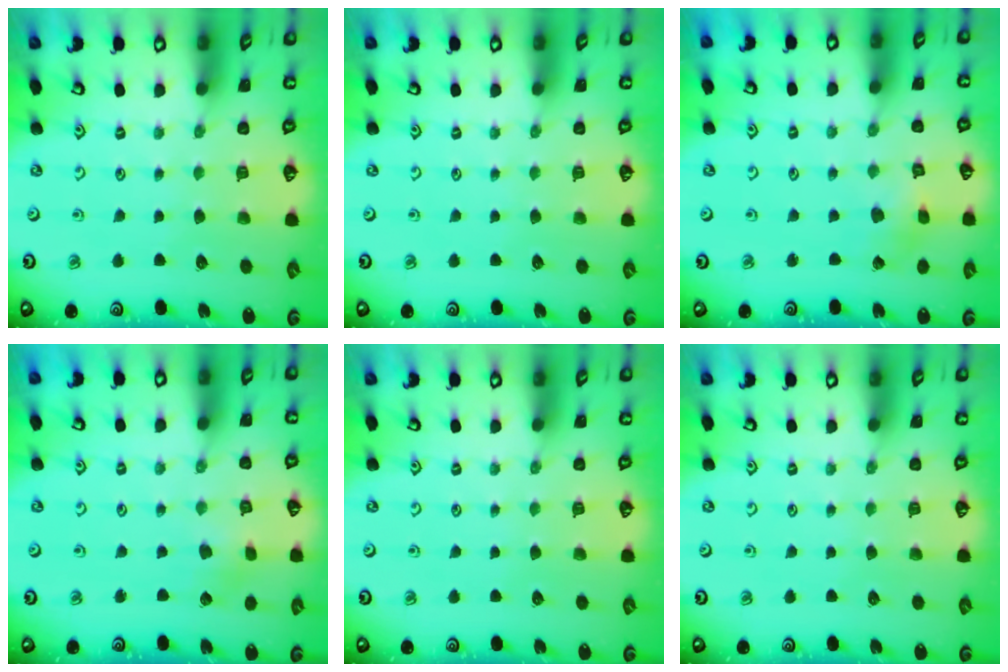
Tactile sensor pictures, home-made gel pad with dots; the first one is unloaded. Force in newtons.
{"total": 0.0}
{"total": 2.7, "press": 2.7, "slide": 0.2}
{"total": 2.5, "press": 2.5, "slide": 0.3}
{"total": 0.0}
{"total": 0.0}